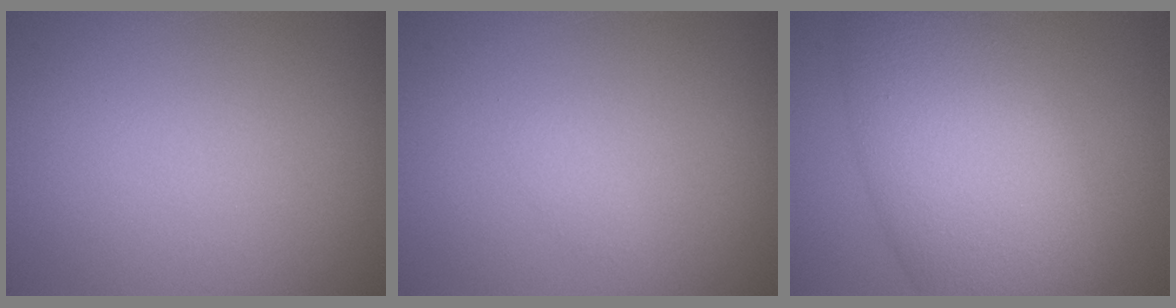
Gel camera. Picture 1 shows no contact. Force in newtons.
{"total": 0.5, "press": 0.5, "slide": 0.0}
{"total": 9.9, "press": 9.9, "slide": 0.5}